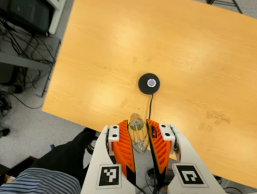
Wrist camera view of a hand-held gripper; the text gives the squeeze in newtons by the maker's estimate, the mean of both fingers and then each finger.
{"total": 21.1, "left": 23.8, "right": 18.4}